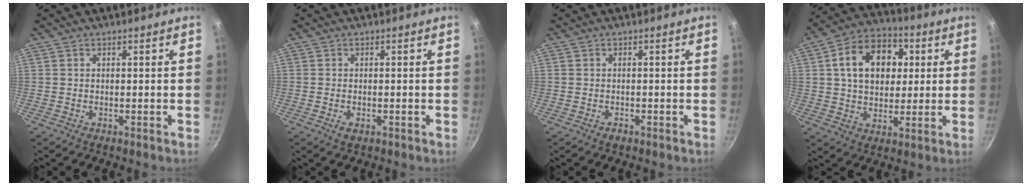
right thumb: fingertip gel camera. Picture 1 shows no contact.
{"total": 1.9, "force": [-0.7, 1.1, 1.3], "torque": [-0.025, -0.001, -0.012]}
{"total": 1.1, "force": [-0.7, 0.7, 0.5], "torque": [-0.009, 0.006, -0.011]}
{"total": 15.9, "force": [3.6, 11.6, 10.3], "torque": [-0.134, 0.018, 0.048]}